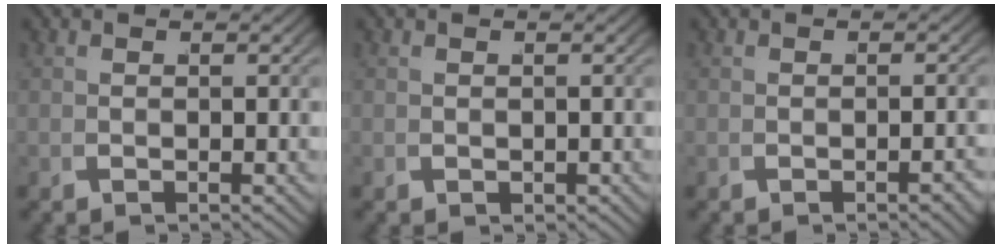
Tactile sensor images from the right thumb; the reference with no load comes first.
{"total": 0.6, "force": [-0.1, 0.5, 0.3], "torque": [-0.004, -0.004, 0.004]}
{"total": 1.1, "force": [-0.8, 0.1, 0.7], "torque": [-0.014, 0.003, -0.010]}